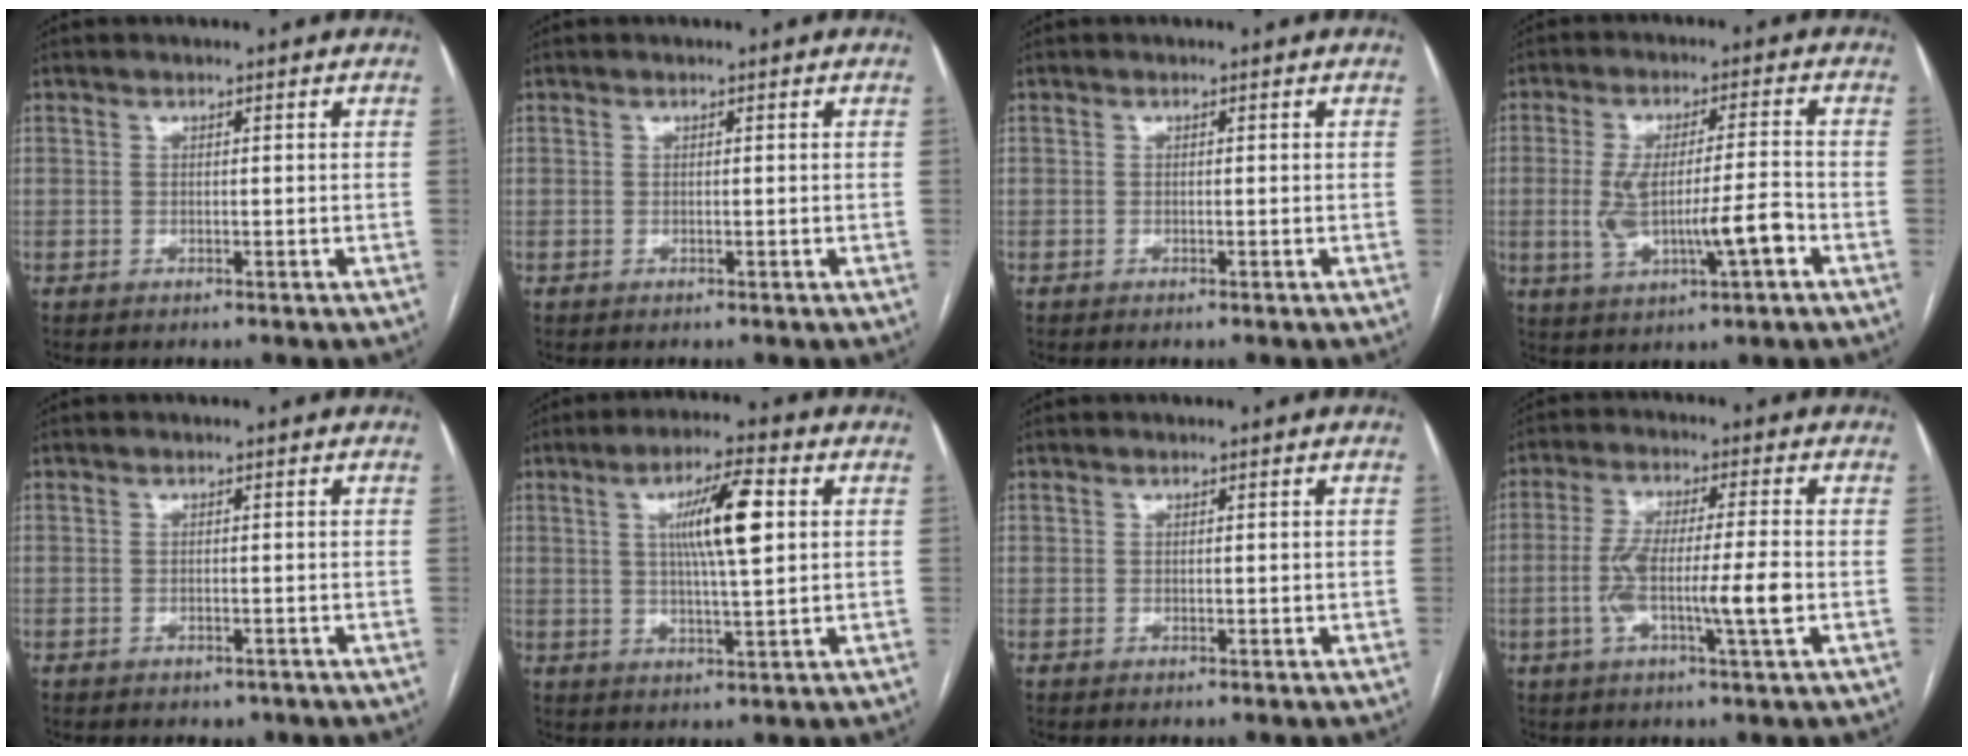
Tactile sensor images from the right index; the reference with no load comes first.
{"total": 0.0}
{"total": 0.0}
{"total": 10.0, "force": [-2.4, 1.7, 9.6], "torque": [-0.182, 0.008, -0.033]}
{"total": 1.3, "force": [-0.7, 0.8, 0.6], "torque": [-0.011, 0.000, -0.002]}
{"total": 9.5, "force": [2.2, 1.0, 9.2], "torque": [-0.162, 0.006, 0.038]}
{"total": 0.6, "force": [0.2, 0.4, 0.4], "torque": [-0.003, 0.000, 0.007]}
{"total": 9.7, "force": [-2.0, 0.4, 9.4], "torque": [-0.178, 0.002, -0.039]}